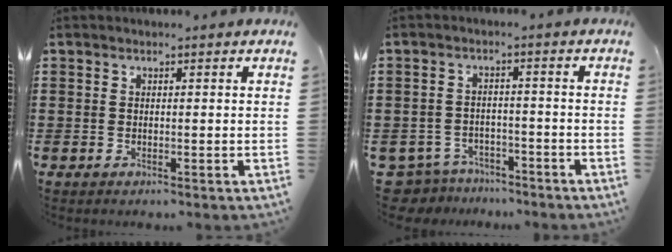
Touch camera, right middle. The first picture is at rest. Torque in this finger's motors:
{"motor_torque": [0.00, 0.04, -0.01, -0.01]}